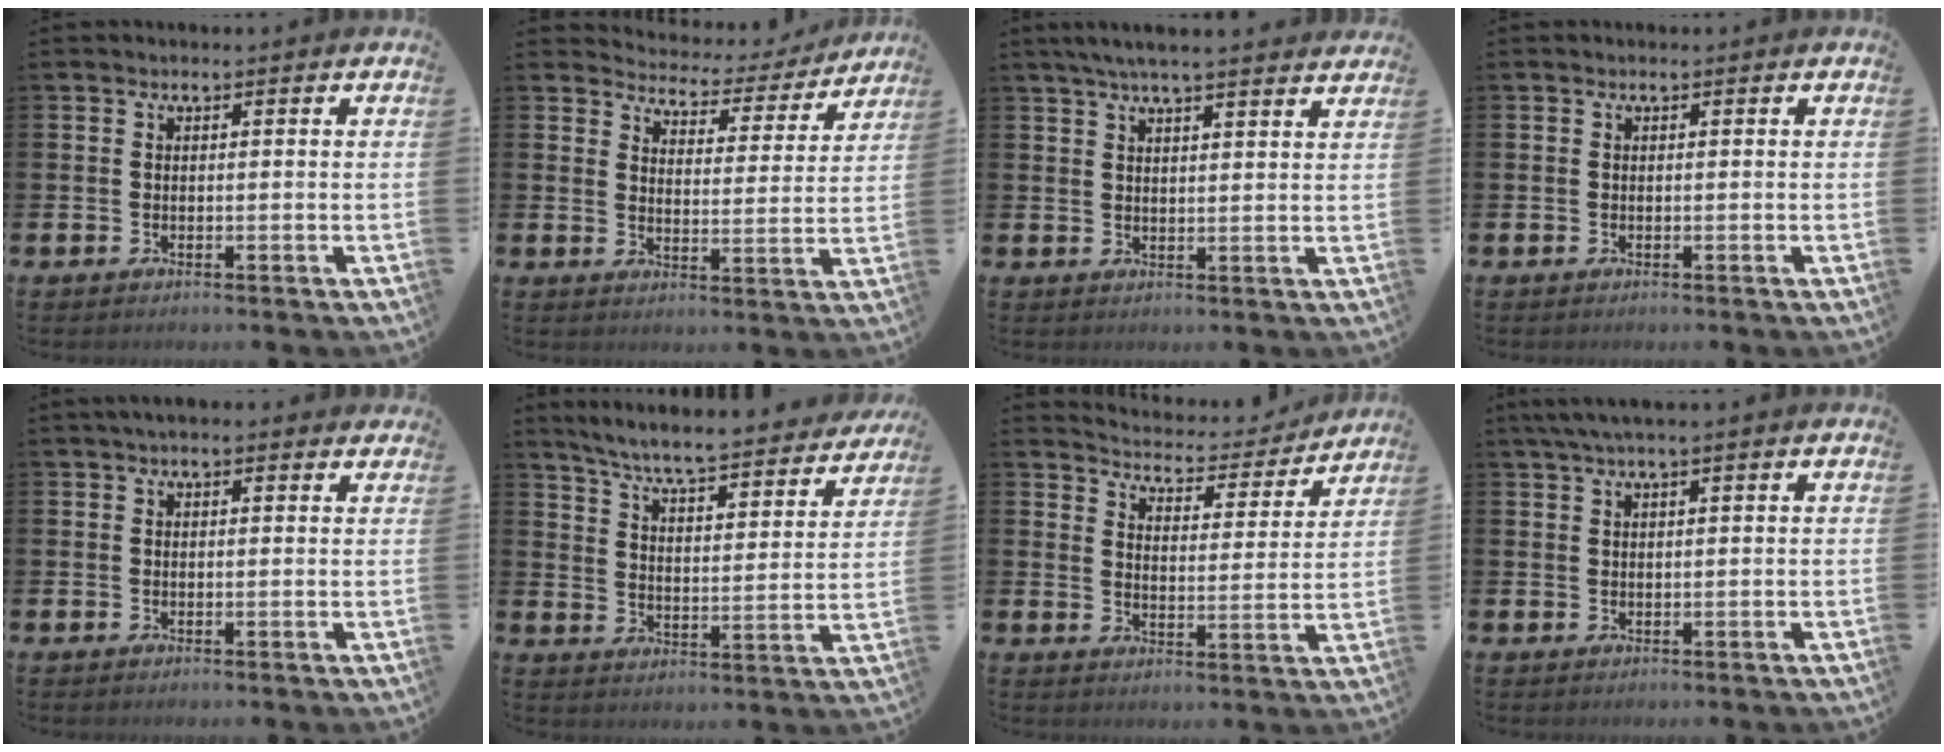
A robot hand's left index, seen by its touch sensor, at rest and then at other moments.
{"total": 4.3, "force": [4.1, 1.3, 0.1], "torque": [-0.017, -0.043, 0.063]}
{"total": 5.0, "force": [4.6, 0.1, 1.9], "torque": [-0.045, -0.011, 0.082]}
{"total": 0.0}
{"total": 1.7, "force": [1.4, 0.6, 0.8], "torque": [-0.015, 0.007, 0.024]}
{"total": 6.7, "force": [6.3, 0.1, 2.3], "torque": [-0.075, -0.051, 0.104]}
{"total": 5.2, "force": [5.1, 1.0, 0.4], "torque": [-0.025, -0.046, 0.082]}
{"total": 1.2, "force": [0.7, -0.1, 0.9], "torque": [-0.023, 0.004, 0.013]}